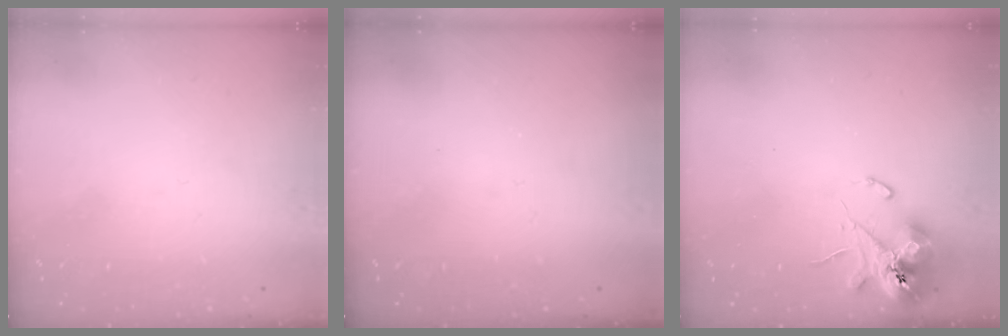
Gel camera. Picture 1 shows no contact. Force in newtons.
{"total": 0.0}
{"total": 11.8, "press": 11.6, "slide": 1.8}